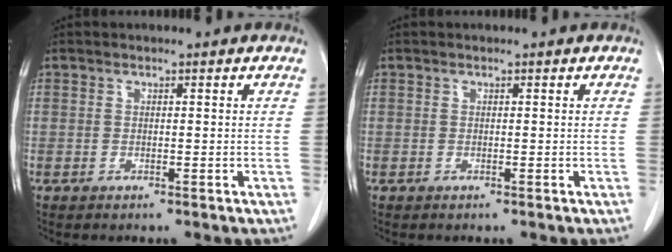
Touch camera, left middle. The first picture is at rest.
{"total": 0.0}